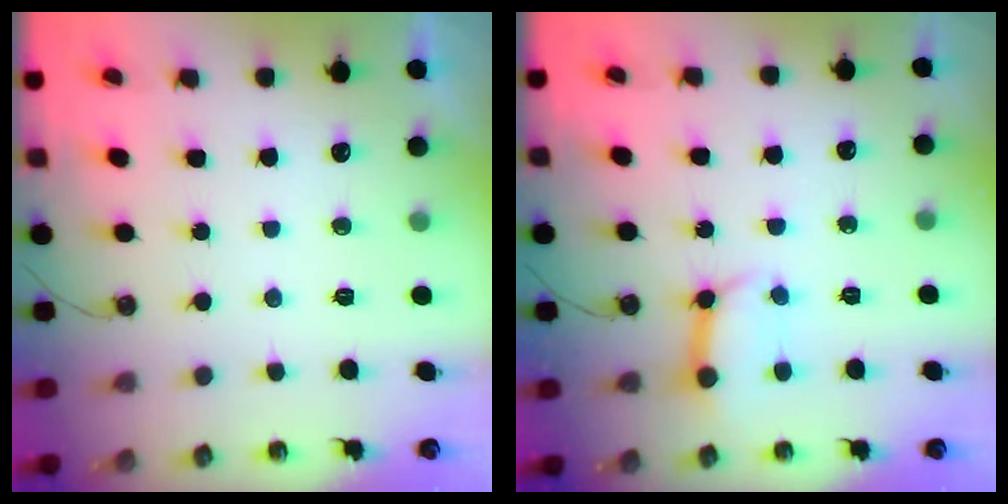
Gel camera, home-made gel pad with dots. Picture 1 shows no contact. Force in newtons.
{"total": 9.1, "press": 9.0, "slide": 1.2}